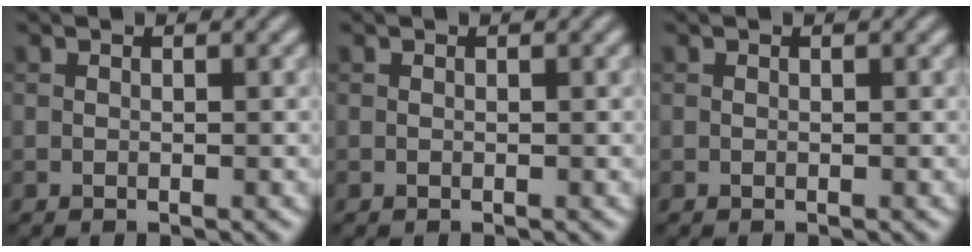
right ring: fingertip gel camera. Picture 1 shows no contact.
{"total": 0.0}
{"total": 0.0}